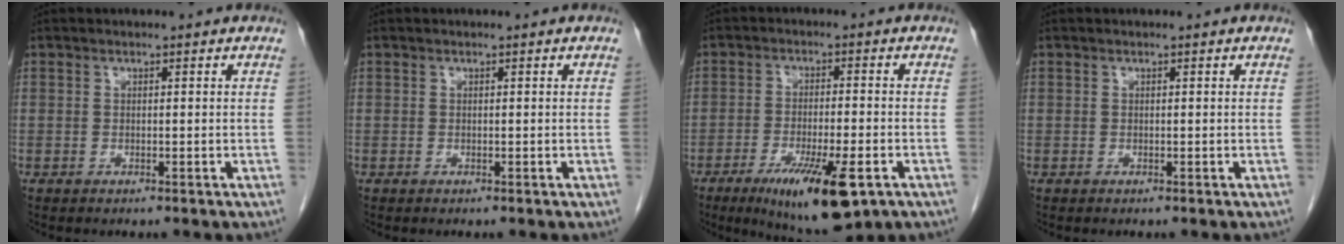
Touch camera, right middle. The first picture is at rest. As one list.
[{"total": 0.0}, {"total": 12.4, "force": [-6.5, 2.5, 10.3], "torque": [-0.167, -0.026, -0.096]}, {"total": 0.0}]